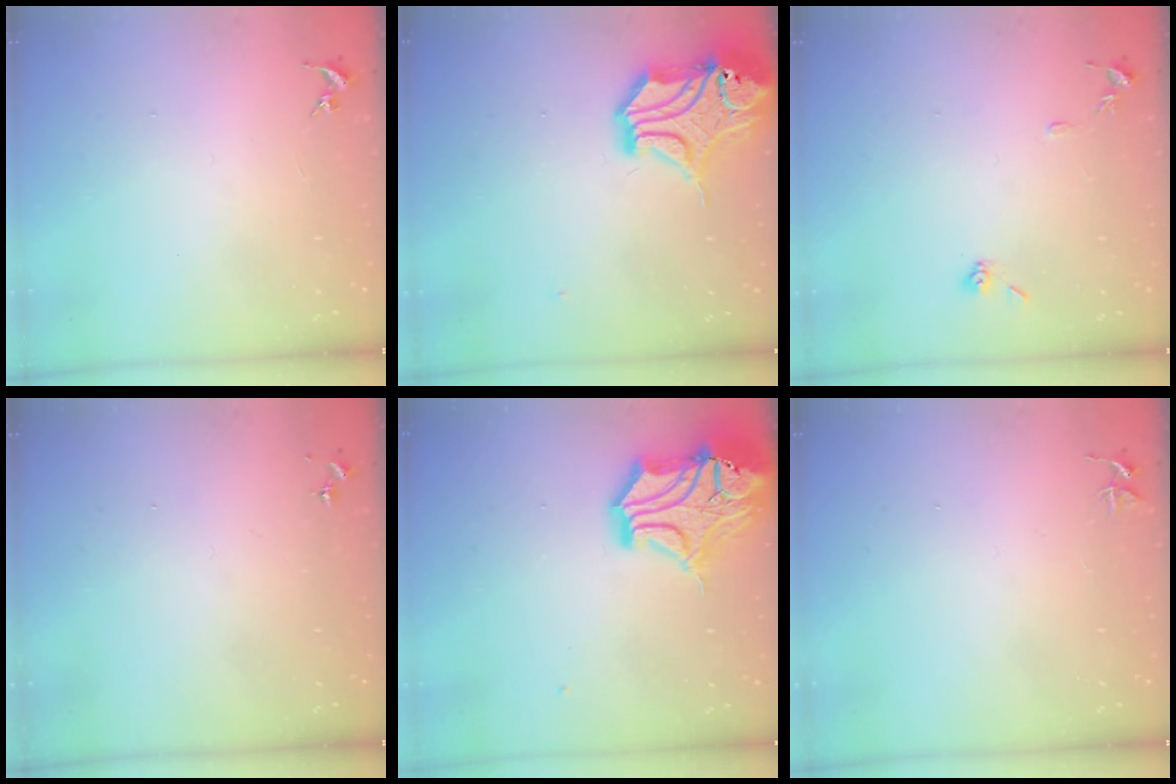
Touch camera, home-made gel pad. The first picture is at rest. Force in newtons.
{"total": 16.6, "press": 16.5, "slide": 2.1}
{"total": 7.2, "press": 7.2, "slide": 0.8}
{"total": 0.0}
{"total": 18.3, "press": 18.2, "slide": 2.4}
{"total": 3.7, "press": 3.7, "slide": 0.3}